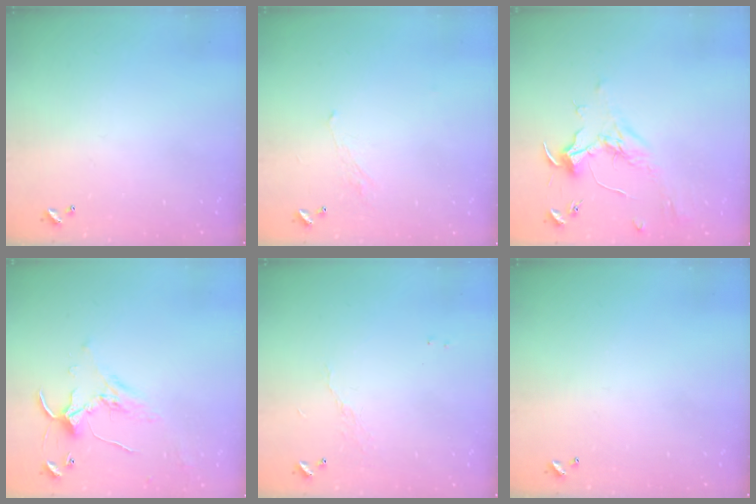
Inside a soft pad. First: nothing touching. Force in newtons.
{"total": 1.7, "press": 1.6, "slide": 0.6}
{"total": 1.9, "press": 1.7, "slide": 0.7}
{"total": 1.5, "press": 1.5, "slide": 0.3}
{"total": 4.3, "press": 4.3, "slide": 0.5}
{"total": 0.0}